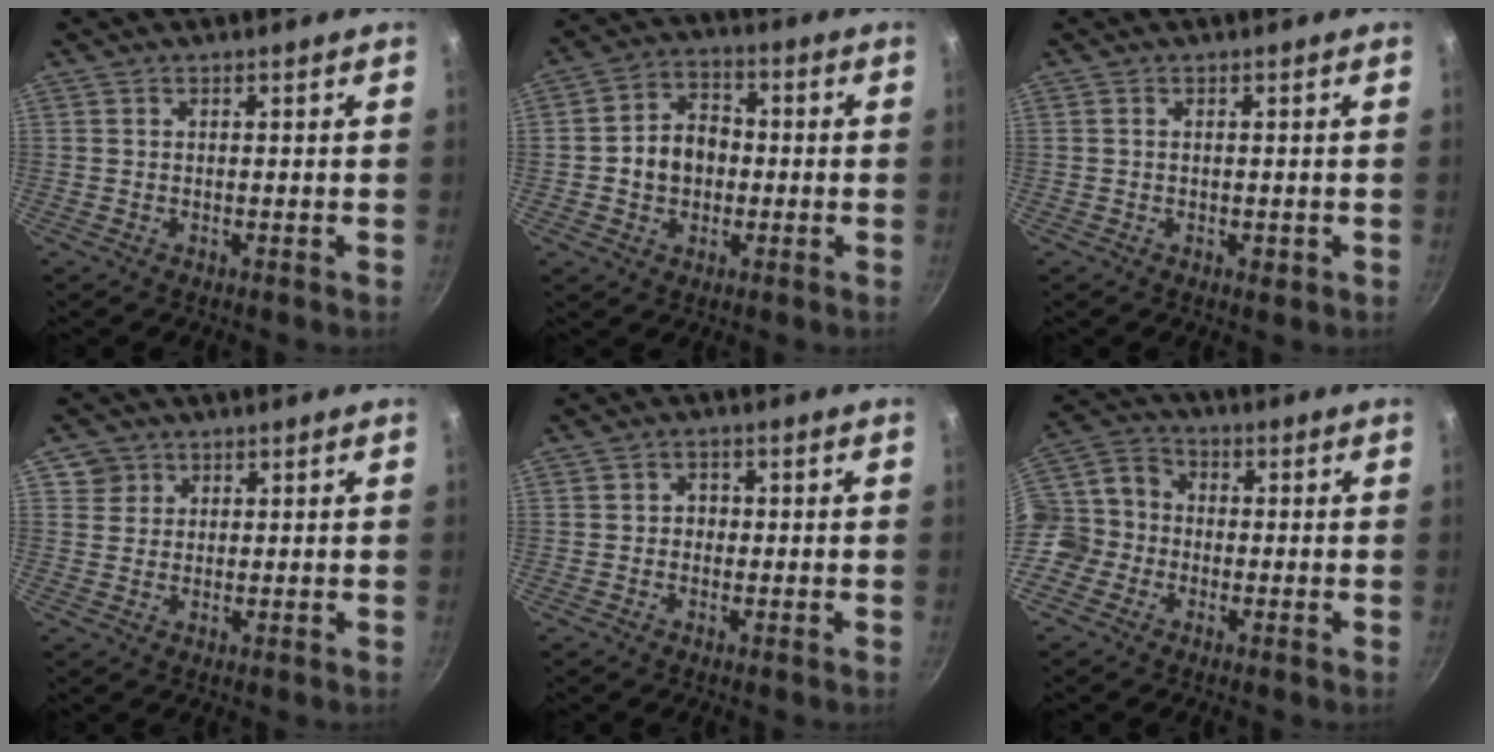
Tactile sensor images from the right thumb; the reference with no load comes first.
{"total": 9.3, "force": [-0.6, 7.5, 5.5], "torque": [-0.061, 0.020, -0.020]}
{"total": 1.4, "force": [-0.4, 0.8, 1.1], "torque": [-0.016, -0.001, -0.004]}
{"total": 3.5, "force": [1.5, 3.1, 0.2], "torque": [0.024, 0.006, 0.022]}
{"total": 2.1, "force": [-0.1, 1.9, 0.8], "torque": [0.001, 0.003, -0.007]}
{"total": 10.4, "force": [-2.8, 9.1, 4.2], "torque": [-0.051, 0.033, -0.076]}